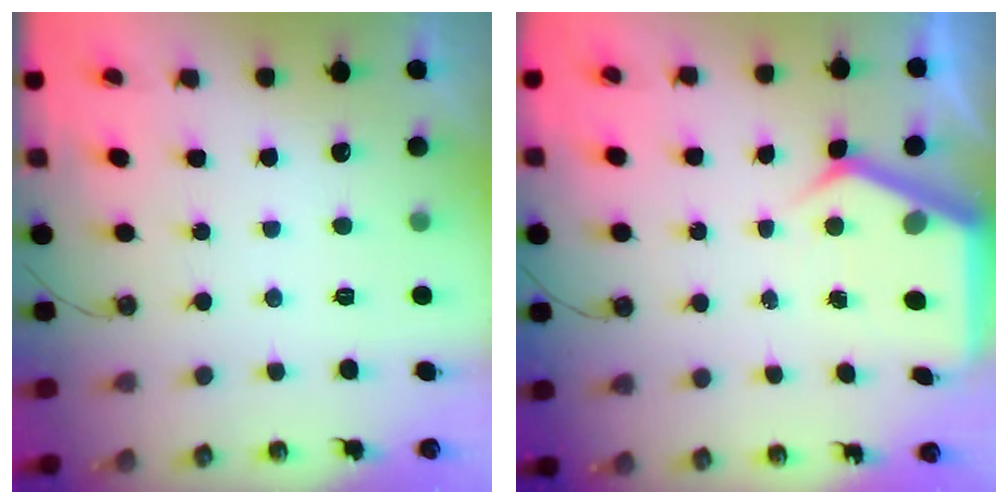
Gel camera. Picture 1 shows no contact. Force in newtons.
{"total": 6.8, "press": 6.8, "slide": 0.3}